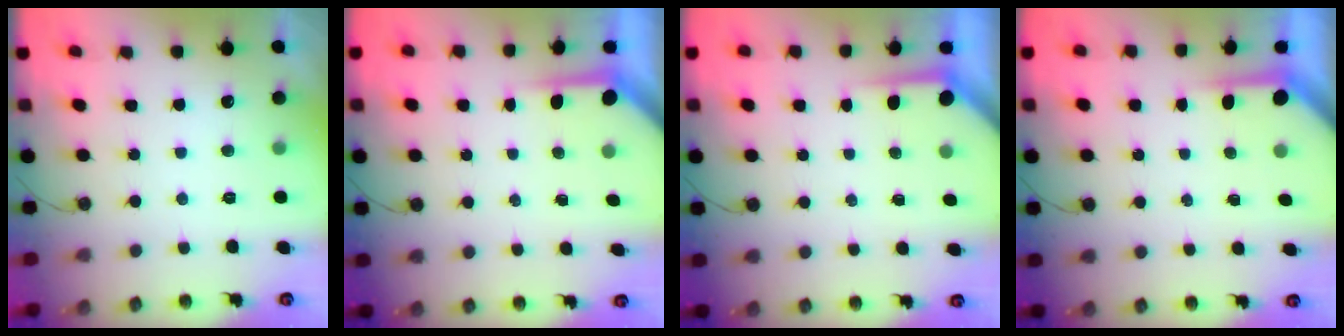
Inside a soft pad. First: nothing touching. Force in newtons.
{"total": 3.9, "press": 3.8, "slide": 0.4}
{"total": 3.7, "press": 3.7, "slide": 0.3}
{"total": 3.8, "press": 3.8, "slide": 0.3}